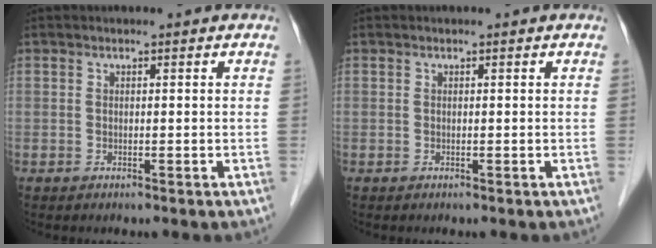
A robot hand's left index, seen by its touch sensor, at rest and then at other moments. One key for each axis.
{"total": 0.0}